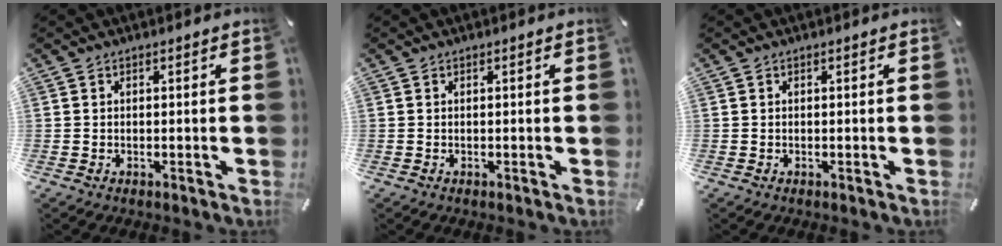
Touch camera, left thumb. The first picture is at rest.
{"total": 0.0}
{"total": 0.0}